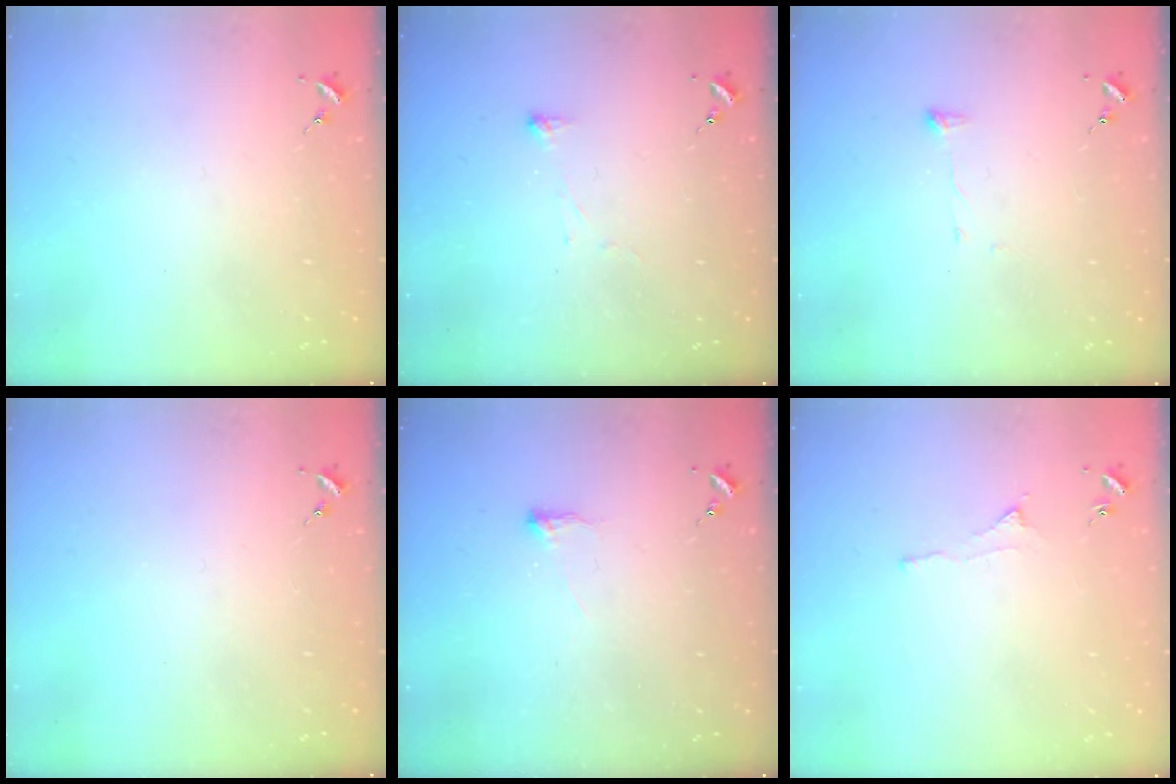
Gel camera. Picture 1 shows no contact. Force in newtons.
{"total": 2.9, "press": 2.8, "slide": 0.5}
{"total": 3.5, "press": 3.5, "slide": 0.5}
{"total": 0.0}
{"total": 3.6, "press": 3.6, "slide": 0.6}
{"total": 3.3, "press": 3.3, "slide": 0.5}